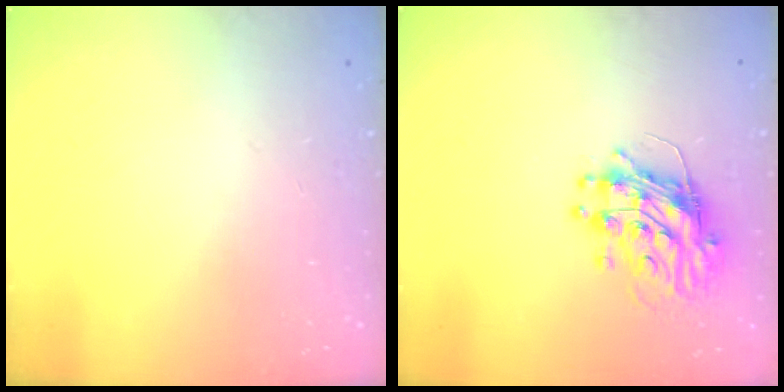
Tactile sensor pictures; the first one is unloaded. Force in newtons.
{"total": 12.0, "press": 11.9, "slide": 1.2}